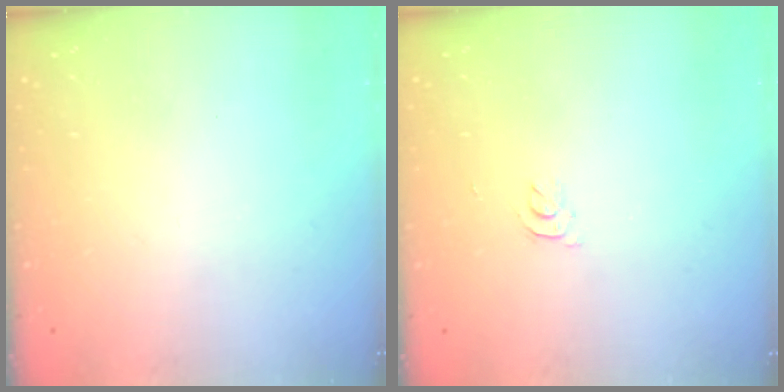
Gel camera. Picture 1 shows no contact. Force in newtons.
{"total": 2.9, "press": 2.9, "slide": 0.5}